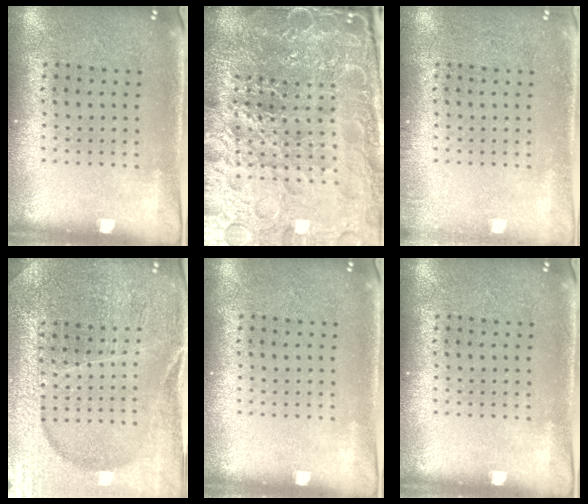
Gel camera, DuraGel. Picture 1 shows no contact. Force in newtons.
{"total": 6.8, "press": 6.0, "slide": 3.2}
{"total": 0.8, "press": 0.8, "slide": 0.0}
{"total": 4.8, "press": 4.4, "slide": 1.8}
{"total": 0.0}
{"total": 0.0}